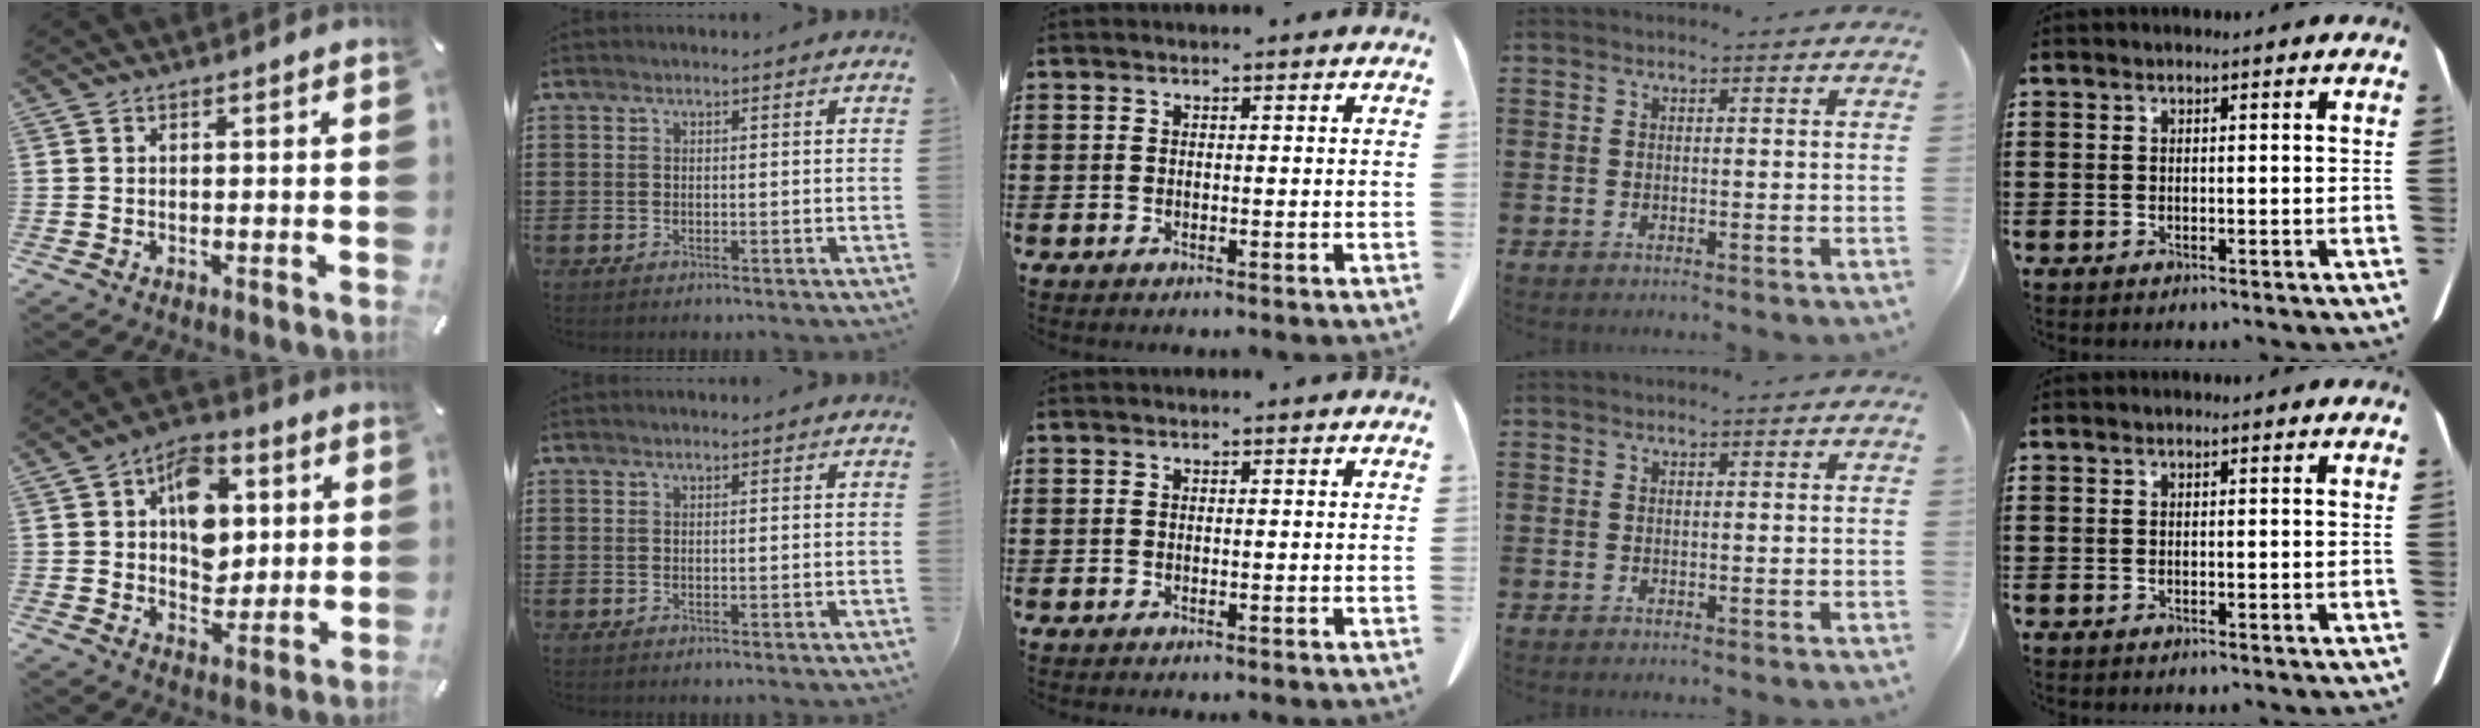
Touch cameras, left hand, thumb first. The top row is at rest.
{"thumb": {"total": 11.8, "force": [2.8, 9.0, 7.1], "torque": [-0.095, 0.003, 0.050]}}